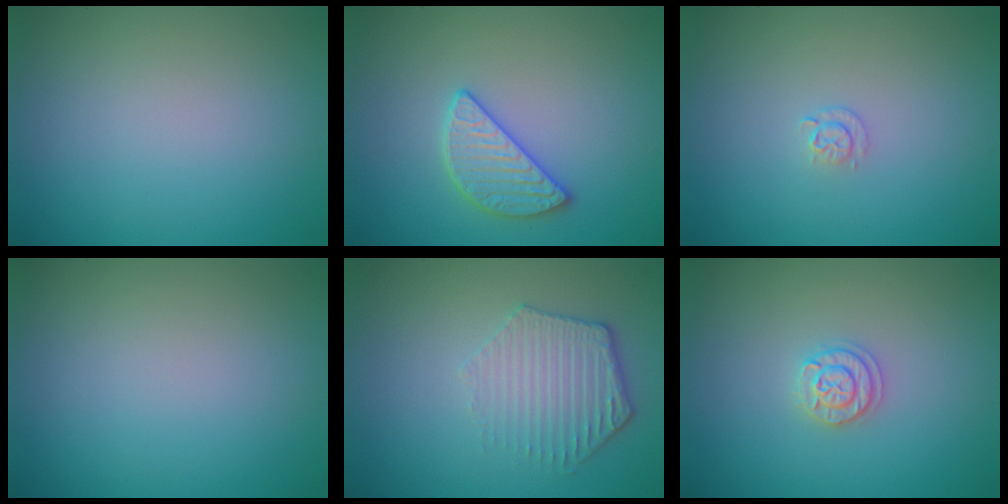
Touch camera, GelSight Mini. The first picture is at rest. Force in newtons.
{"total": 2.7, "press": 2.7, "slide": 0.4}
{"total": 0.9, "press": 0.6, "slide": 0.6}
{"total": 0.0}
{"total": 3.2, "press": 3.0, "slide": 1.1}
{"total": 1.8, "press": 1.8, "slide": 0.3}